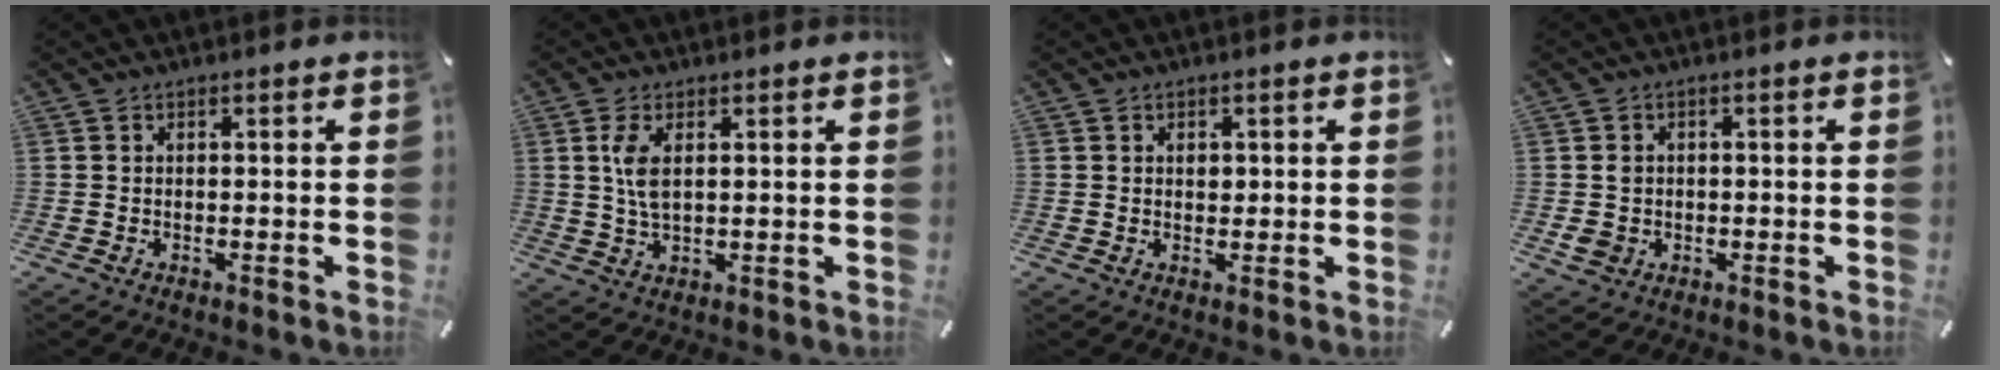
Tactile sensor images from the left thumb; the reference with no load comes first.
{"total": 5.2, "force": [1.5, 2.3, 4.4], "torque": [-0.109, -0.001, 0.021]}
{"total": 1.4, "force": [0.4, 1.2, 0.6], "torque": [-0.006, 0.002, 0.005]}
{"total": 2.6, "force": [-0.3, 2.4, 0.8], "torque": [-0.014, -0.004, -0.009]}